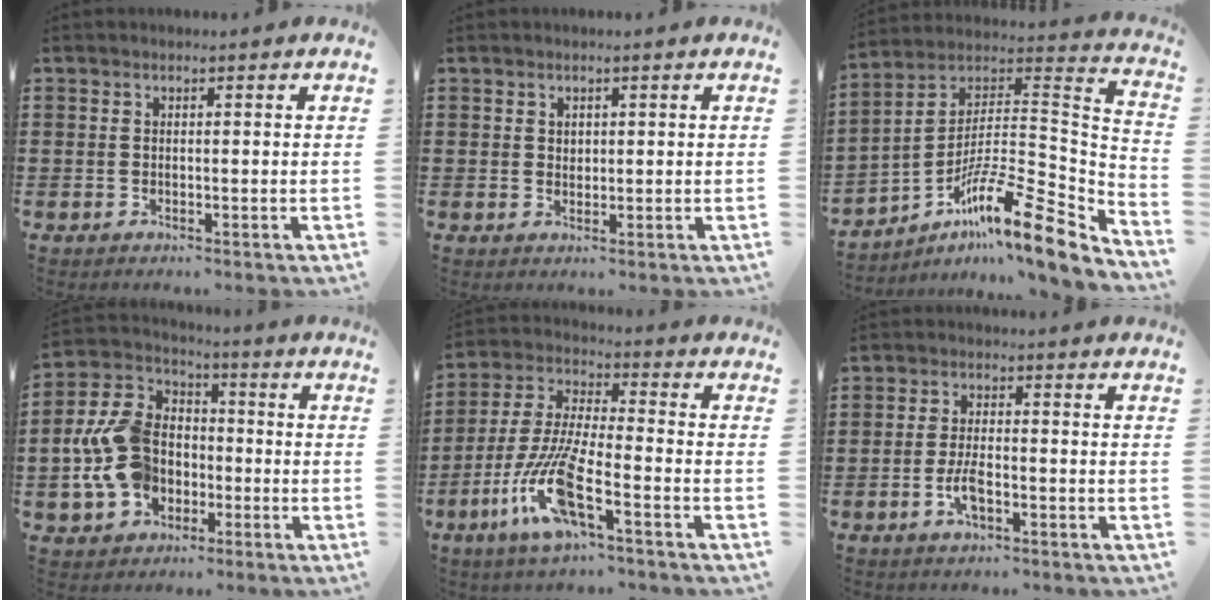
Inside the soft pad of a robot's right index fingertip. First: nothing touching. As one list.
[{"total": 1.3, "force": [0.7, 1.0, 0.3], "torque": [-0.008, 0.004, 0.015]}, {"total": 13.7, "force": [-9.0, 2.2, 10.1], "torque": [-0.152, -0.005, -0.169]}, {"total": 11.1, "force": [-1.4, 9.9, 4.8], "torque": [-0.162, 0.002, -0.025]}, {"total": 11.7, "force": [-6.1, 2.3, 9.8], "torque": [-0.226, -0.015, -0.123]}, {"total": 4.1, "force": [-1.6, 1.6, 3.4], "torque": [-0.081, -0.002, -0.034]}]